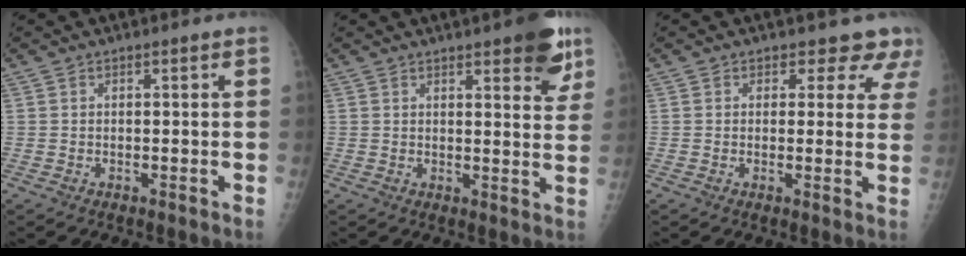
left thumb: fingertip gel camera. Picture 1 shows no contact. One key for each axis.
{"total": 8.9, "fx": 5.4, "fy": 2.9, "fz": 6.5, "tx": -0.054, "ty": -0.025, "tz": 0.065}
{"total": 6.6, "fx": 5.4, "fy": 3.8, "fz": 0.6, "tx": 0.042, "ty": -0.023, "tz": 0.038}